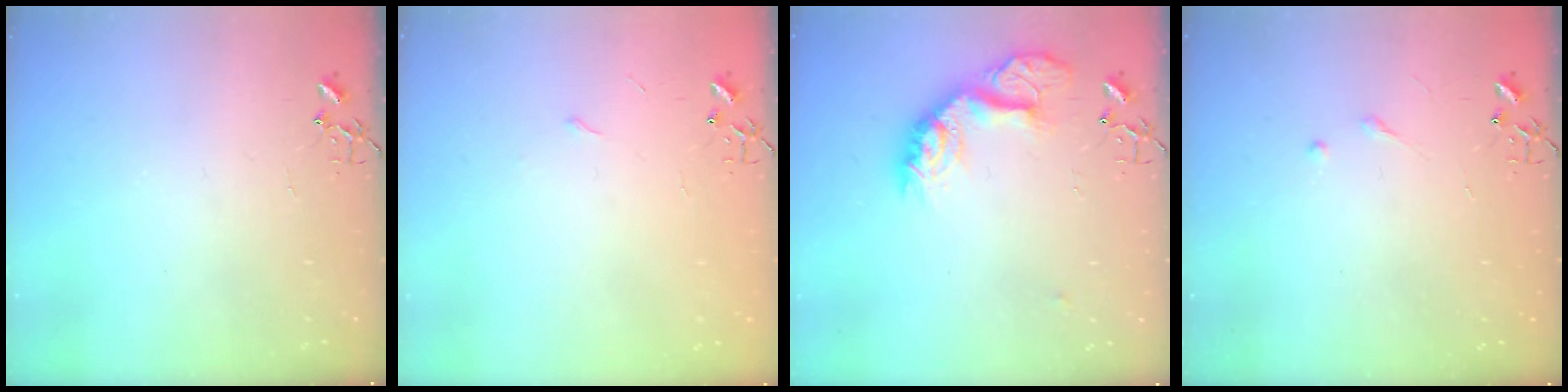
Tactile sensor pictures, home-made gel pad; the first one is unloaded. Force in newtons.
{"total": 3.2, "press": 3.1, "slide": 0.5}
{"total": 15.5, "press": 15.4, "slide": 1.2}
{"total": 4.3, "press": 4.2, "slide": 0.4}